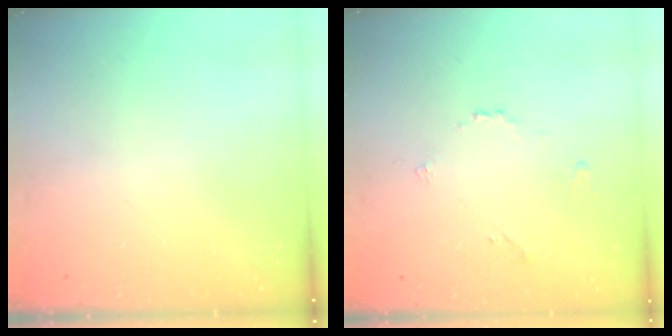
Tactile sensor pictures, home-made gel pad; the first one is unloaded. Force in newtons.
{"total": 3.0, "press": 3.0, "slide": 0.7}